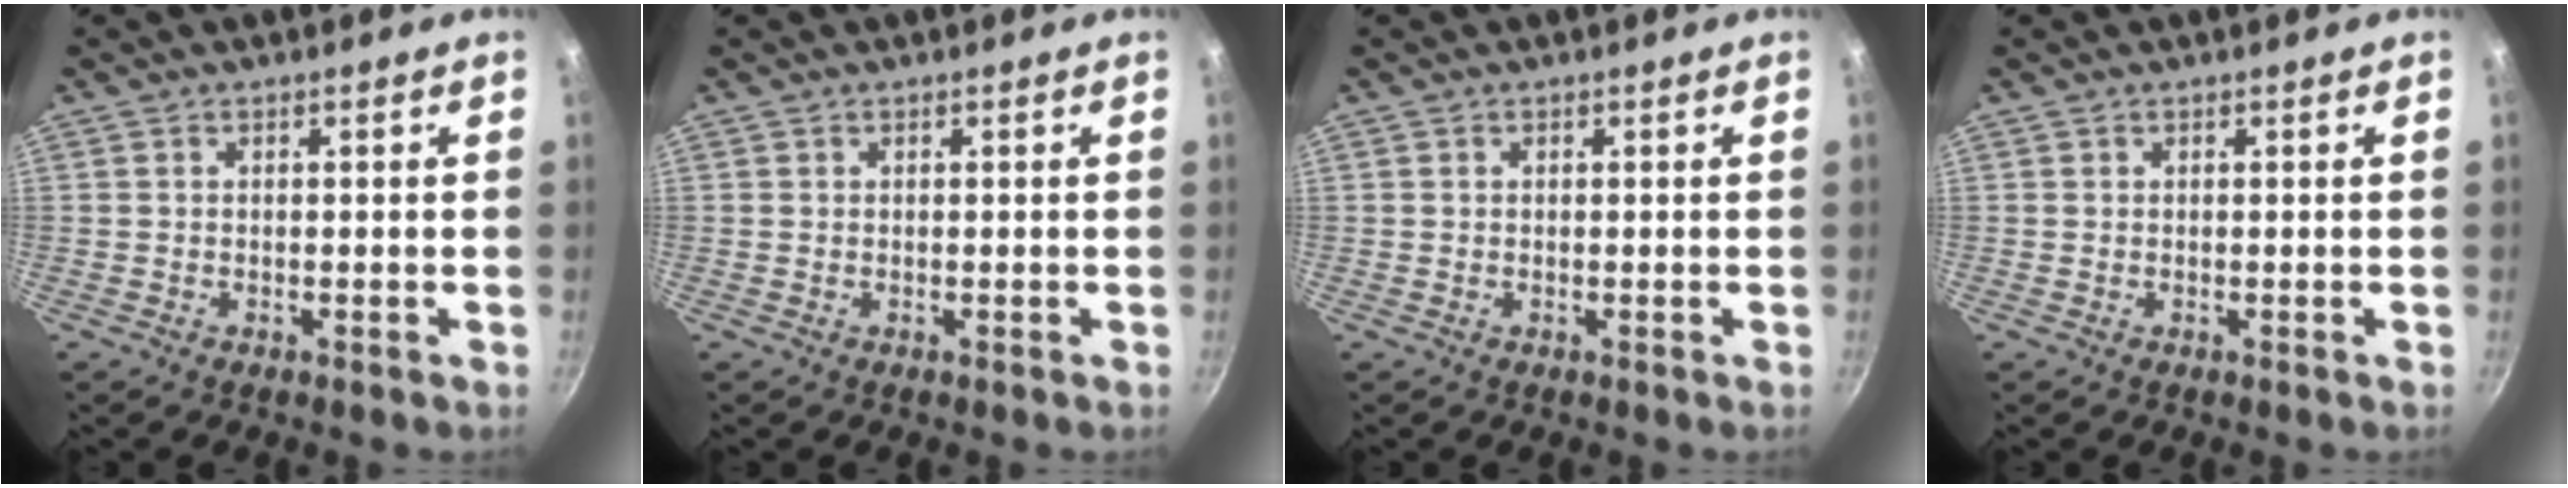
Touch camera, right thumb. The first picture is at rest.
{"total": 0.0}
{"total": 0.0}
{"total": 0.0}